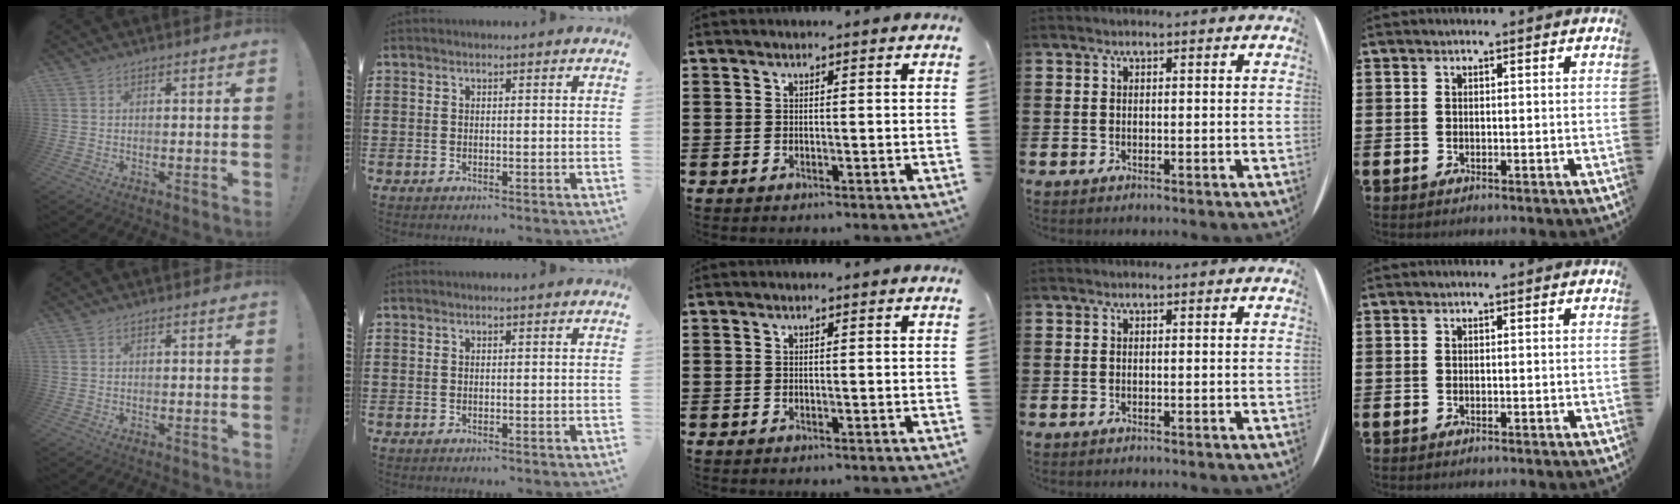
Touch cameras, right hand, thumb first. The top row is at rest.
{}